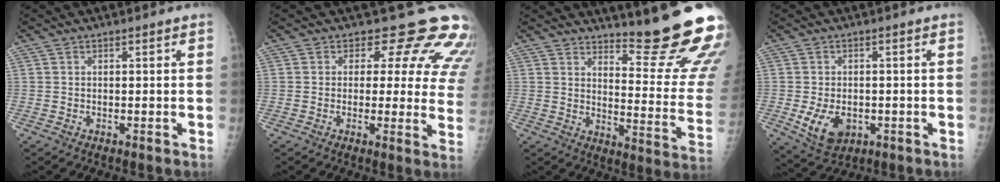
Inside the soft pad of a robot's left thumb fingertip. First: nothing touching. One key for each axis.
{"total": 14.0, "fx": 11.0, "fy": 6.7, "fz": 5.6, "tx": -0.007, "ty": -0.062, "tz": 0.096}
{"total": 20.1, "fx": 17.0, "fy": 1.9, "fz": 10.6, "tx": -0.117, "ty": -0.177, "tz": 0.217}
{"total": 7.4, "fx": -1.8, "fy": 5.2, "fz": 4.9, "tx": -0.073, "ty": -0.005, "tz": -0.018}